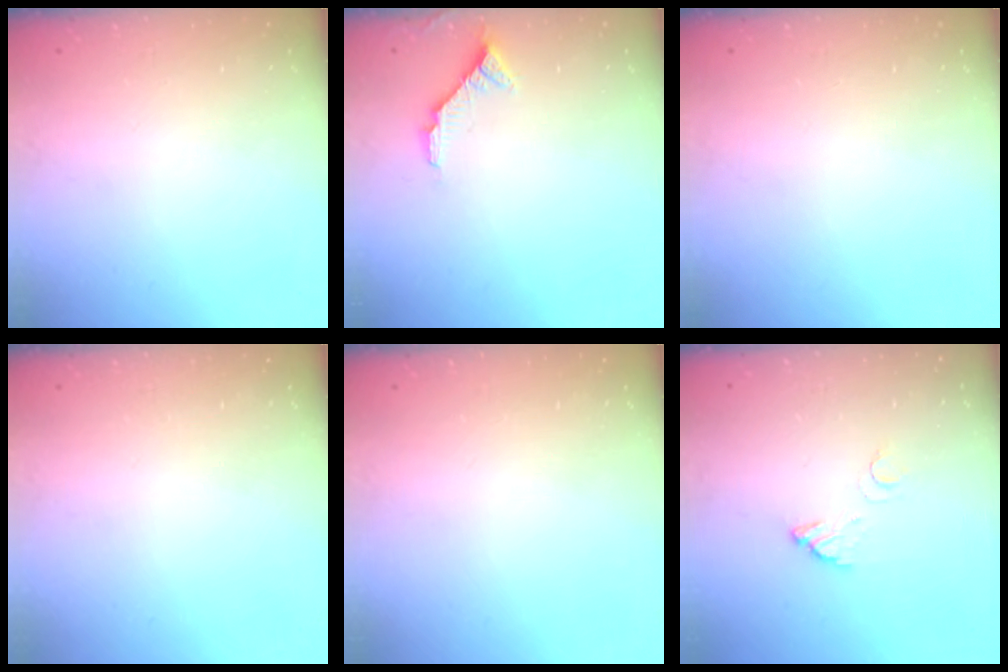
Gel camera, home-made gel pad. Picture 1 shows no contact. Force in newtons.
{"total": 5.4, "press": 5.4, "slide": 0.2}
{"total": 0.0}
{"total": 0.0}
{"total": 0.0}
{"total": 3.3, "press": 3.3, "slide": 0.2}